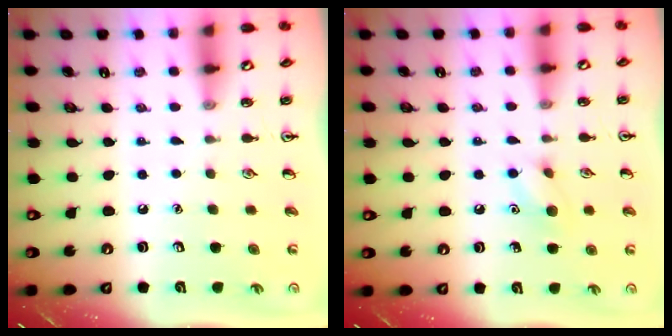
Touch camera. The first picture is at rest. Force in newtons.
{"total": 7.3, "press": 7.1, "slide": 1.4}